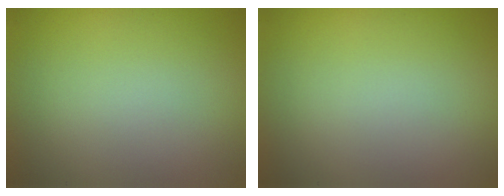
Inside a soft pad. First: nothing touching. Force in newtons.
{"total": 0.0}